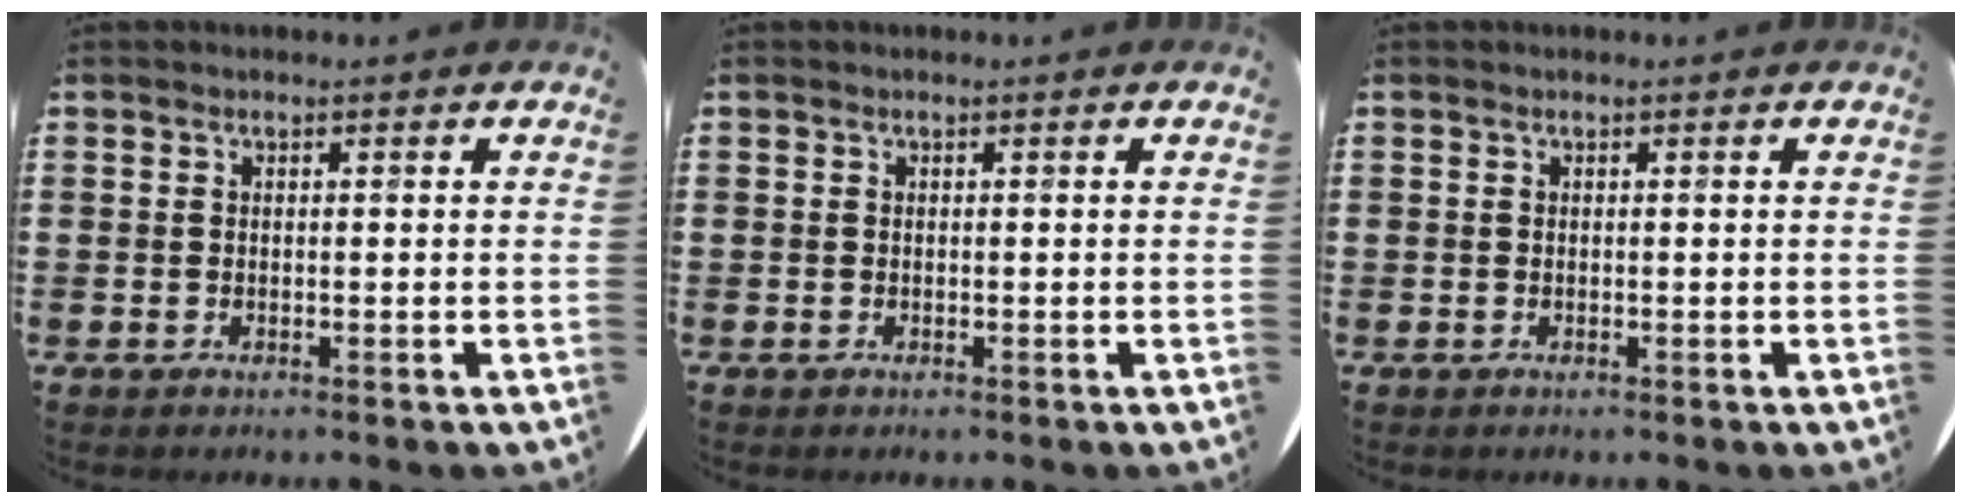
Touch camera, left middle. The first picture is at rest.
{"total": 0.0}
{"total": 0.0}